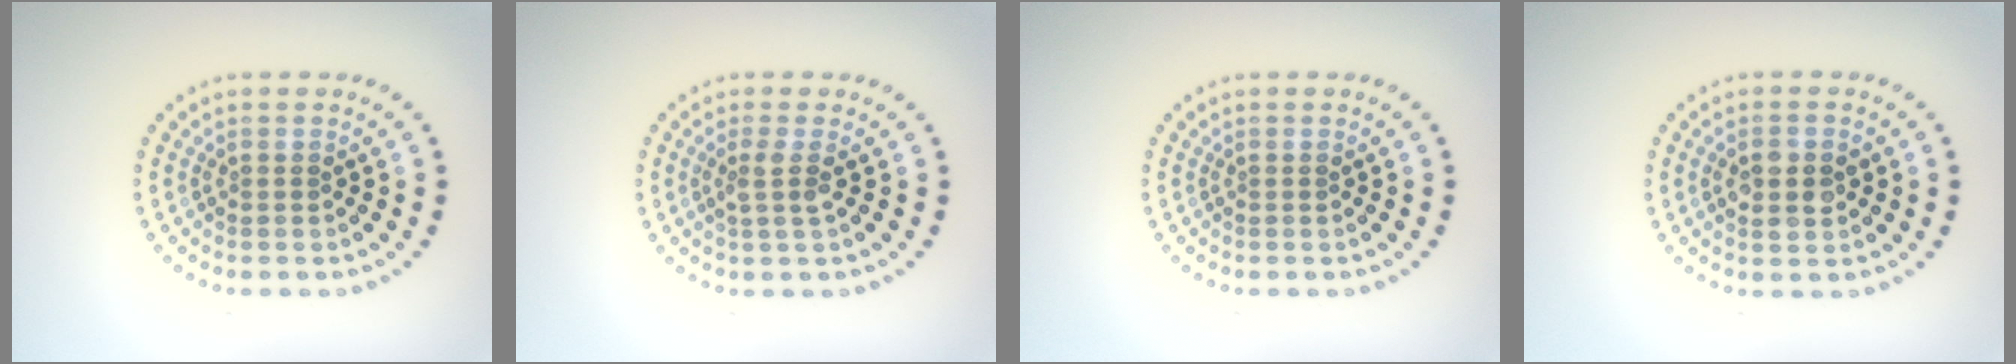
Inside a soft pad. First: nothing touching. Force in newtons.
{"total": 1.6, "press": 1.2, "slide": 1.0}
{"total": 0.0}
{"total": 2.6, "press": 2.6, "slide": 0.1}